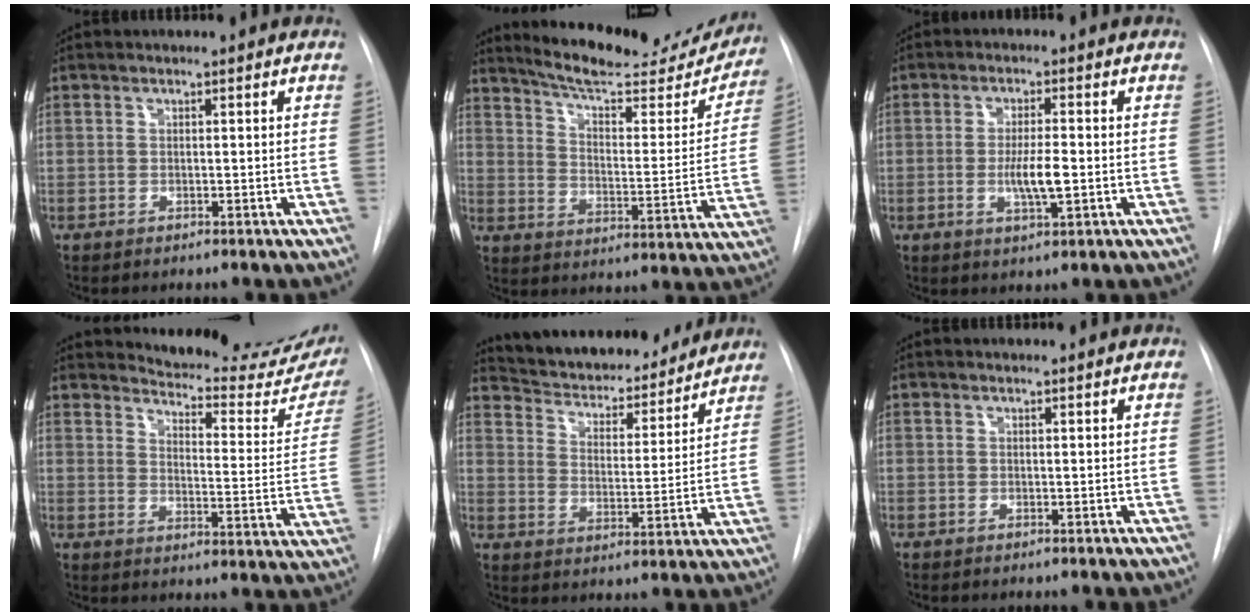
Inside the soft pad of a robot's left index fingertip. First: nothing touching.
{"total": 22.1, "force": [20.0, 4.6, 8.1], "torque": [-0.112, -0.037, 0.264]}
{"total": 5.1, "force": [-0.9, 0.7, 5.0], "torque": [-0.096, -0.008, -0.014]}
{"total": 19.9, "force": [18.8, 3.1, 5.7], "torque": [-0.063, -0.095, 0.213]}
{"total": 20.4, "force": [18.7, 5.0, 6.3], "torque": [-0.096, -0.003, 0.266]}
{"total": 1.8, "force": [1.7, 0.3, 0.3], "torque": [-0.011, 0.013, 0.019]}